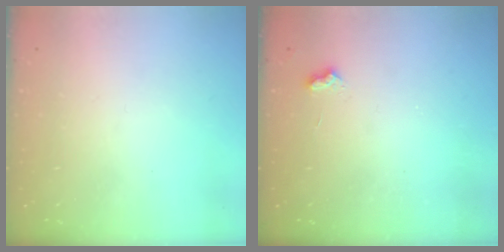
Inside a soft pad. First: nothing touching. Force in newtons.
{"total": 3.6, "press": 3.5, "slide": 0.5}